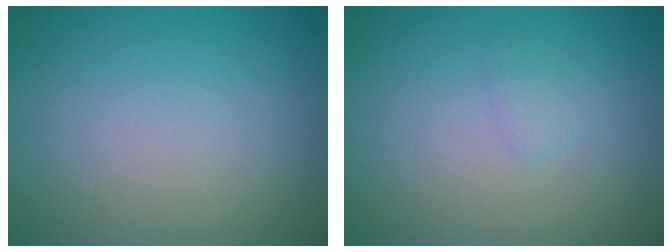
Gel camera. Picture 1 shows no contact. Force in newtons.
{"total": 0.8, "press": 0.8, "slide": 0.1}